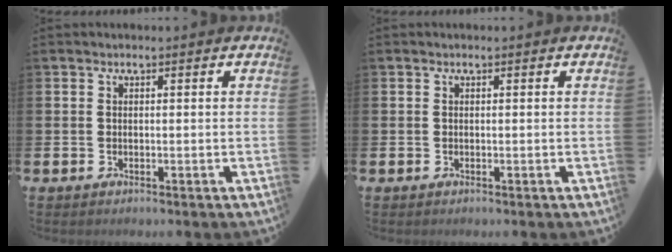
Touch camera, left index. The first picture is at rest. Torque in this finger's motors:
{"motor_torque": [0.00, 0.00, 0.00, 0.00]}